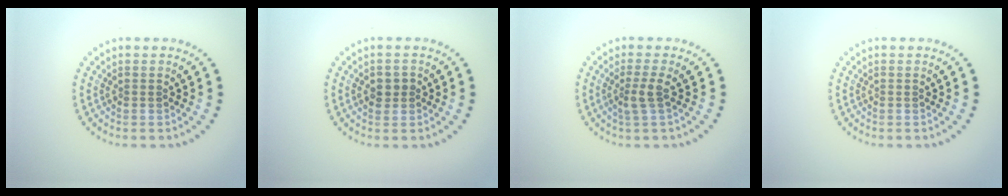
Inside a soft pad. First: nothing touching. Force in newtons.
{"total": 1.6, "press": 1.6, "slide": 0.2}
{"total": 1.8, "press": 1.3, "slide": 1.3}
{"total": 0.0}